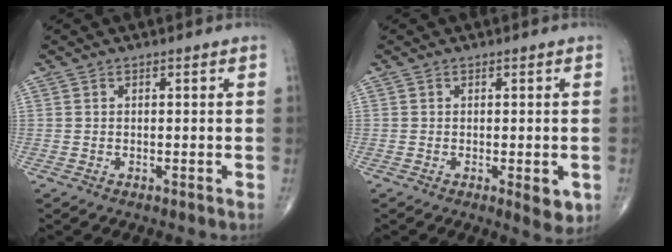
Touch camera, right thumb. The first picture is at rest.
{"total": 3.9, "force": [-1.1, 1.5, 3.3], "torque": [-0.031, -0.006, -0.012]}